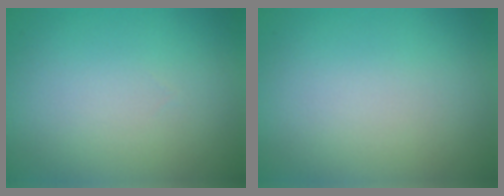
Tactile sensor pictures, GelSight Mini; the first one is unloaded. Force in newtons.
{"total": 0.0}